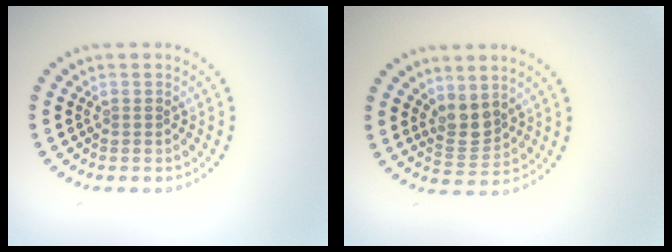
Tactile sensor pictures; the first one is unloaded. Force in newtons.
{"total": 2.7, "press": 2.2, "slide": 1.5}